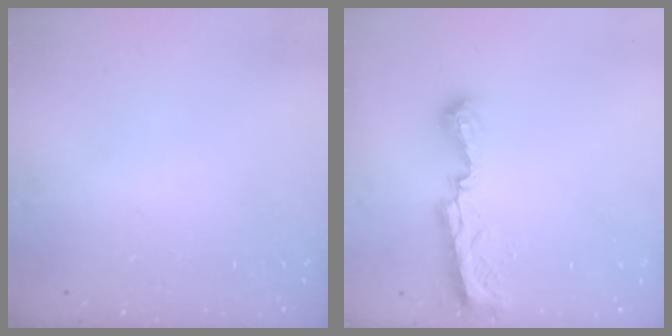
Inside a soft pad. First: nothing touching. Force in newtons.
{"total": 8.3, "press": 8.2, "slide": 0.4}